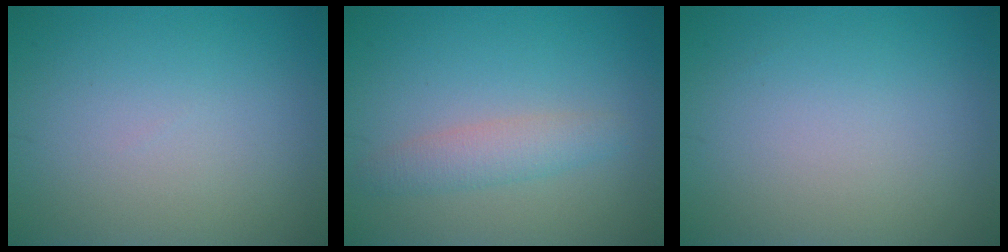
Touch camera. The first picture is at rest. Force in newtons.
{"total": 2.5, "press": 2.5, "slide": 0.1}
{"total": 0.0}